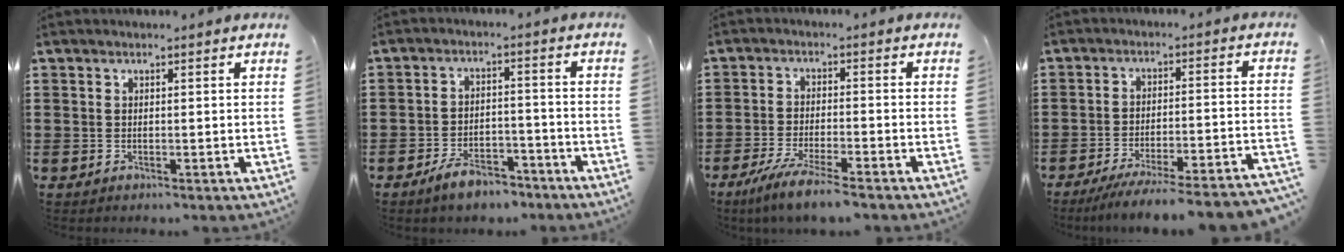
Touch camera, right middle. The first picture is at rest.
{"total": 5.1, "force": [-4.5, 1.6, 1.9], "torque": [-0.043, 0.009, -0.090]}
{"total": 5.2, "force": [-4.4, -0.2, 2.8], "torque": [-0.058, -0.015, -0.082]}
{"total": 6.3, "force": [-5.7, -0.5, 2.6], "torque": [-0.043, -0.011, -0.109]}